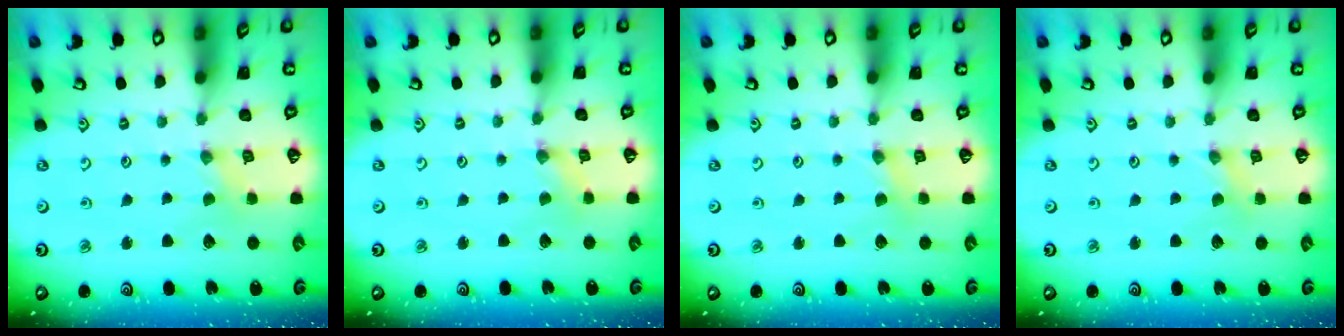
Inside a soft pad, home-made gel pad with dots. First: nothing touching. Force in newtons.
{"total": 0.9, "press": 0.9, "slide": 0.3}
{"total": 2.8, "press": 2.8, "slide": 0.4}
{"total": 0.0}